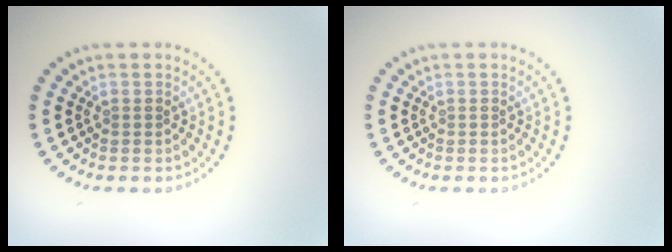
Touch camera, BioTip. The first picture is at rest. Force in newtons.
{"total": 0.0}